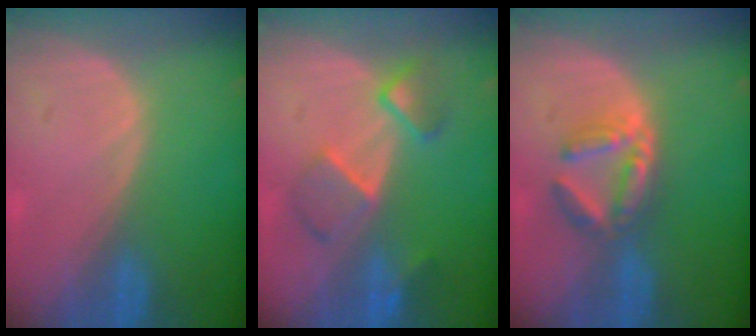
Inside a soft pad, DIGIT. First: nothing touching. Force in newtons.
{"total": 5.8, "press": 5.8, "slide": 0.2}
{"total": 5.6, "press": 5.4, "slide": 1.3}